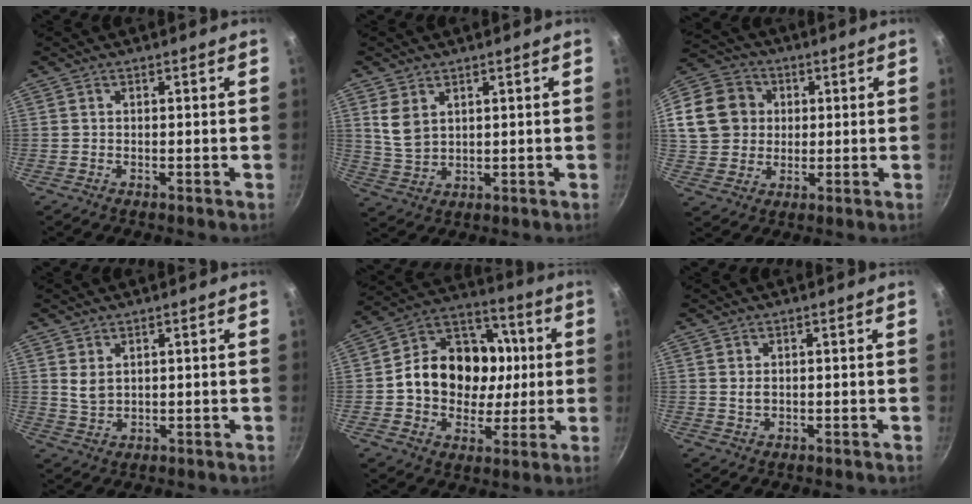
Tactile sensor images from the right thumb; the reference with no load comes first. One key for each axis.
{"total": 5.6, "fx": 2.4, "fy": 3.6, "fz": 3.6, "tx": -0.060, "ty": -0.019, "tz": 0.056}
{"total": 15.9, "fx": 3.2, "fy": 13.7, "fz": 7.5, "tx": -0.137, "ty": 0.023, "tz": 0.055}
{"total": 3.3, "fx": 1.5, "fy": 2.0, "fz": 2.1, "tx": -0.037, "ty": -0.011, "tz": 0.034}
{"total": 19.3, "fx": 0.8, "fy": 15.8, "fz": 11.0, "tx": -0.155, "ty": 0.026, "tz": 0.006}
{"total": 1.4, "fx": 0.3, "fy": 0.9, "fz": 1.0, "tx": -0.018, "ty": -0.001, "tz": 0.007}